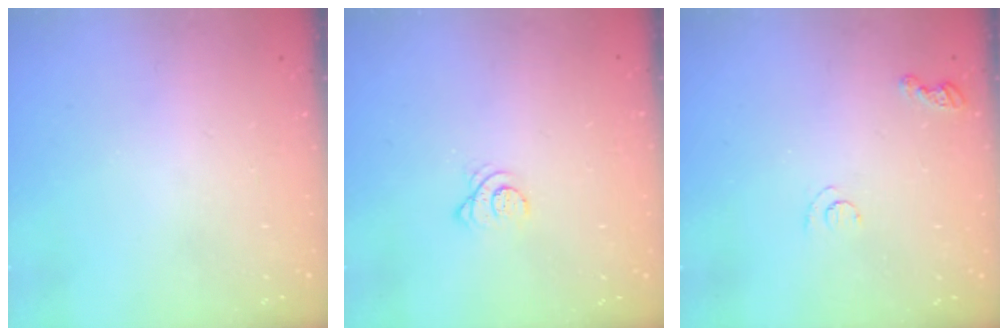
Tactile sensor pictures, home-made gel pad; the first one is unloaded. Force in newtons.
{"total": 3.3, "press": 3.2, "slide": 0.6}
{"total": 5.5, "press": 5.5, "slide": 0.6}